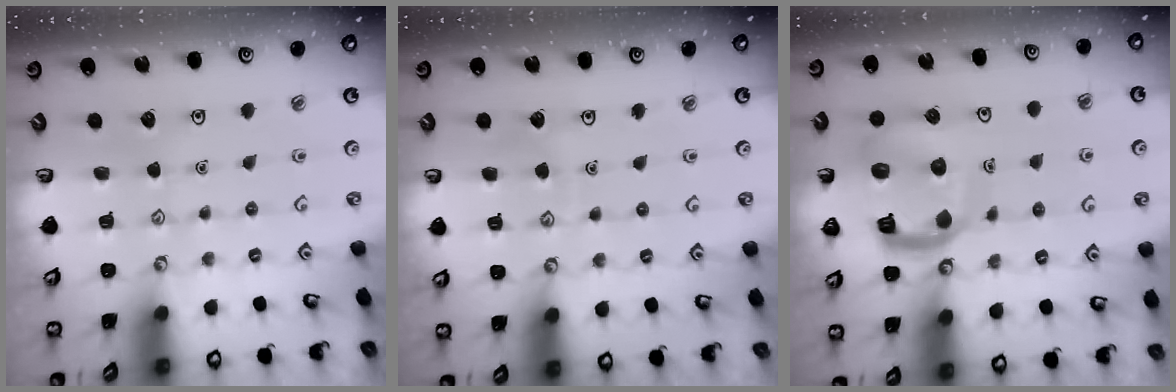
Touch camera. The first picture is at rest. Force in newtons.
{"total": 4.7, "press": 4.7, "slide": 0.5}
{"total": 13.2, "press": 13.1, "slide": 1.5}